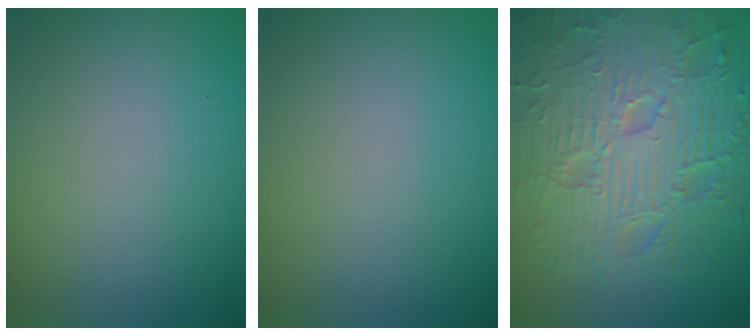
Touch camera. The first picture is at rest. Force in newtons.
{"total": 0.0}
{"total": 11.3, "press": 7.4, "slide": 8.6}